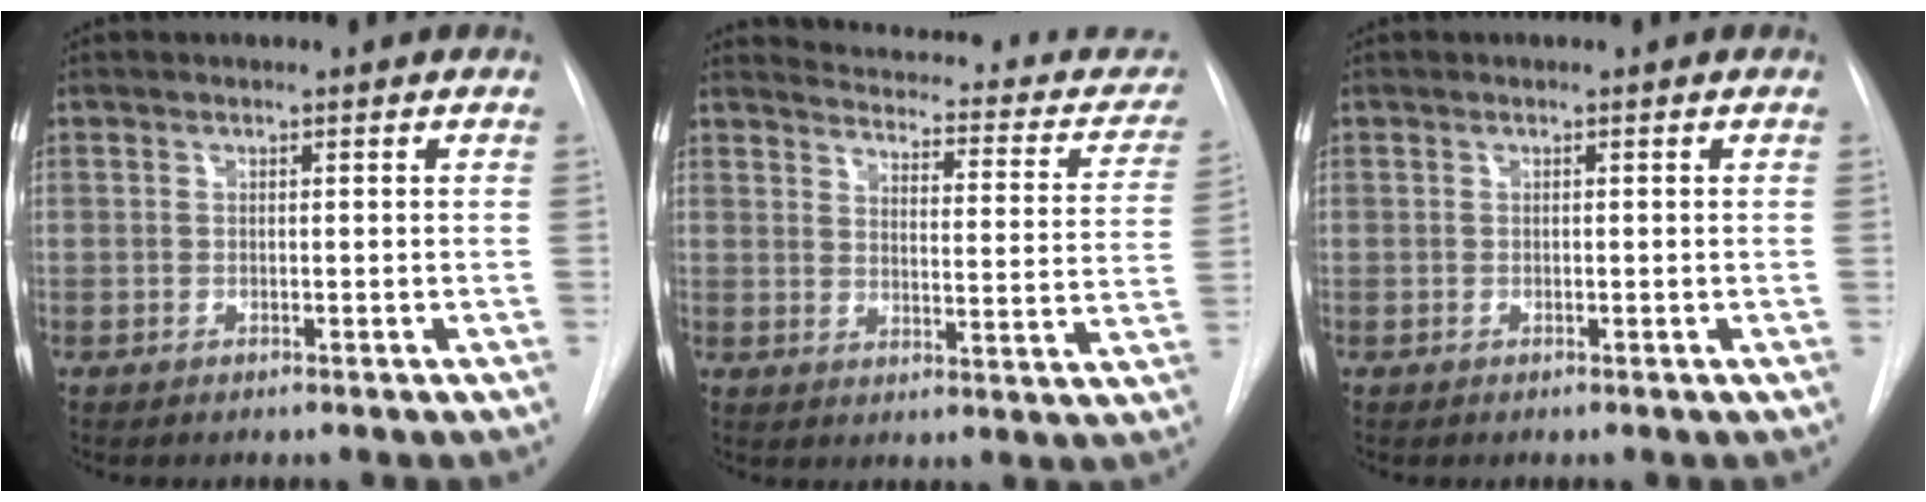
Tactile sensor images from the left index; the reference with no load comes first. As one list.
[{"total": 19.1, "force": [17.1, 5.4, 6.7], "torque": [-0.069, -0.042, 0.185]}, {"total": 0.9, "force": [-0.8, 0.0, 0.0], "torque": [0.003, -0.005, -0.013]}]